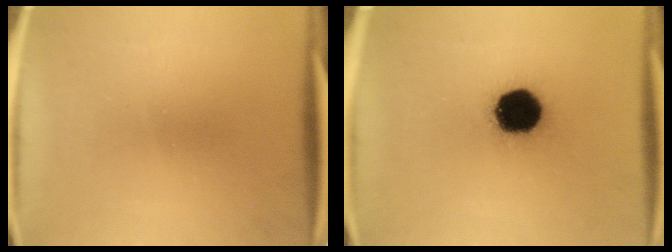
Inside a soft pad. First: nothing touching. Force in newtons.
{"total": 16.2}